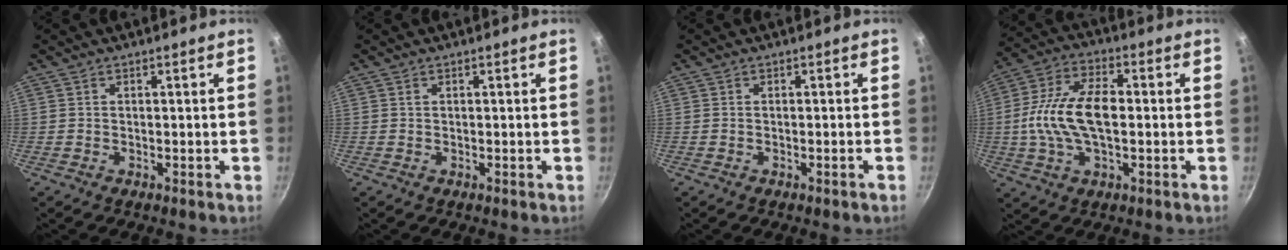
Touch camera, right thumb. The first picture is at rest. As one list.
[{"total": 0.0}, {"total": 0.7, "force": [-0.4, -0.1, 0.6], "torque": [-0.020, 0.006, -0.007]}, {"total": 14.5, "force": [-0.4, 7.6, 12.3], "torque": [-0.231, 0.029, -0.018]}]